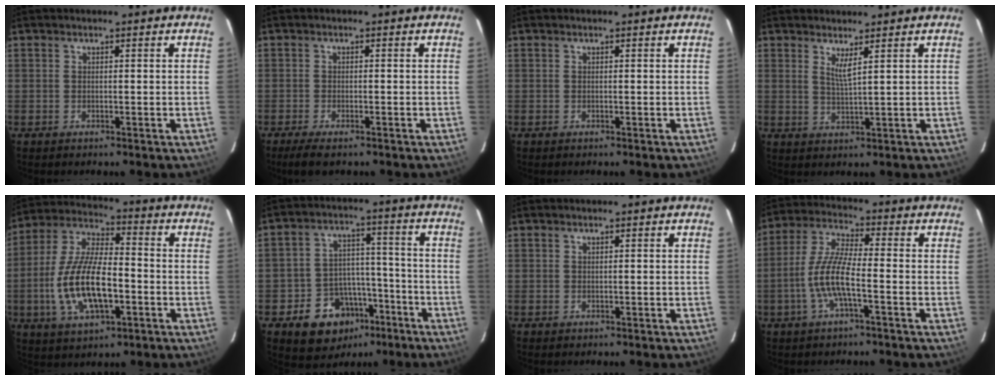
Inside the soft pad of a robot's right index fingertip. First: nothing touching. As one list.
[{"total": 4.4, "force": [-3.3, 1.2, 2.7], "torque": [-0.064, -0.015, -0.058]}, {"total": 0.0}, {"total": 2.7, "force": [1.7, -0.3, 2.2], "torque": [-0.042, -0.011, 0.027]}, {"total": 16.3, "force": [-4.1, 6.8, 14.2], "torque": [-0.300, -0.005, -0.072]}, {"total": 13.0, "force": [-7.1, 9.9, 4.5], "torque": [-0.094, 0.043, -0.086]}, {"total": 0.0}, {"total": 9.0, "force": [-3.0, 1.6, 8.4], "torque": [-0.182, 0.001, -0.058]}]